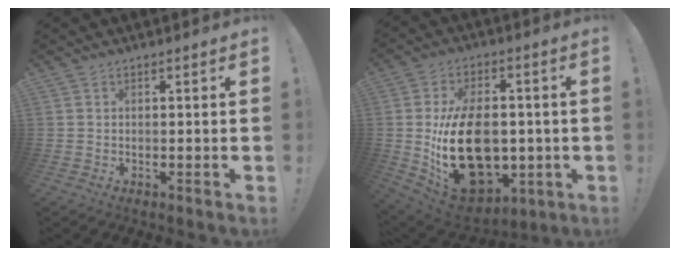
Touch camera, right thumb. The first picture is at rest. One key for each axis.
{"total": 25.8, "fx": -2.9, "fy": 17.0, "fz": 19.2, "tx": -0.332, "ty": 0.002, "tz": -0.027}